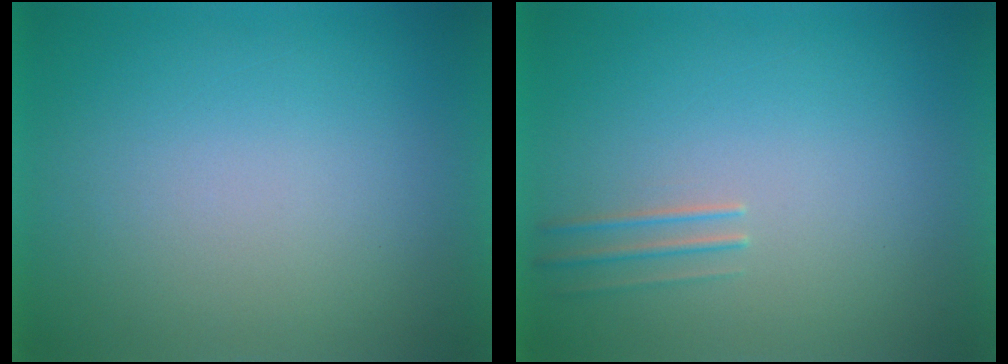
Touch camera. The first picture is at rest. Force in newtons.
{"total": 1.2}